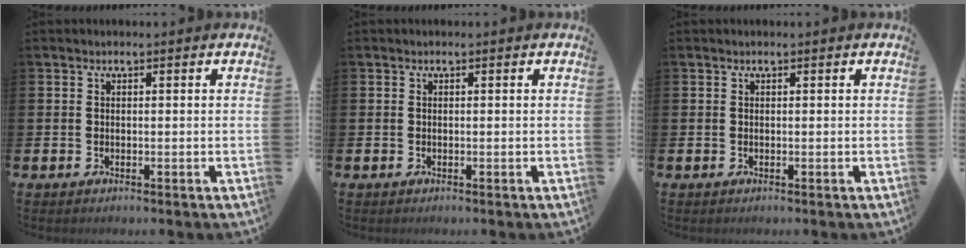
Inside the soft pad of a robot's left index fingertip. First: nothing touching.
{"total": 0.0}
{"total": 0.0}